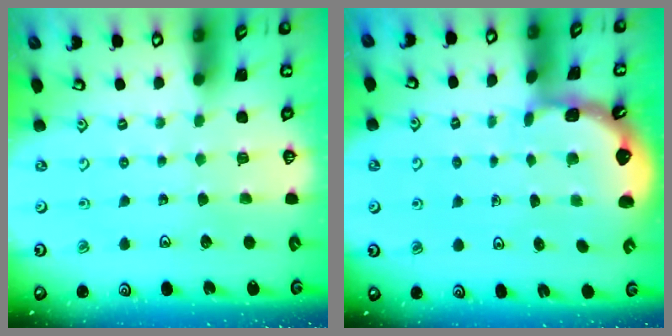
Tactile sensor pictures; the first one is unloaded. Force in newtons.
{"total": 1.3, "press": 1.2, "slide": 0.1}